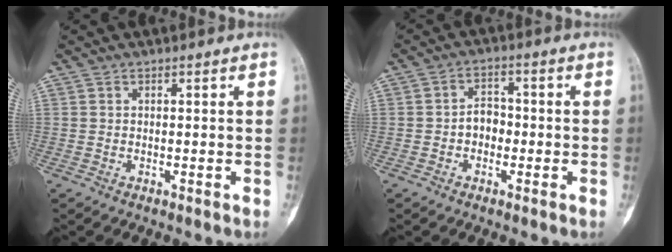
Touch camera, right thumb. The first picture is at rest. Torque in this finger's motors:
{"motor_torque": [0.61, 0.36, 0.24, -0.30, -0.03]}